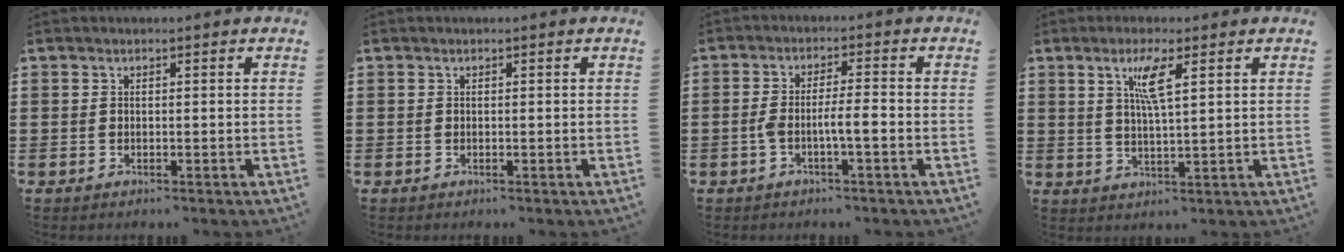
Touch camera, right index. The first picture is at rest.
{"total": 0.0}
{"total": 4.1, "force": [-1.4, 0.7, 3.8], "torque": [-0.083, -0.001, -0.033]}
{"total": 4.8, "force": [2.1, 0.7, 4.3], "torque": [-0.092, 0.005, 0.032]}